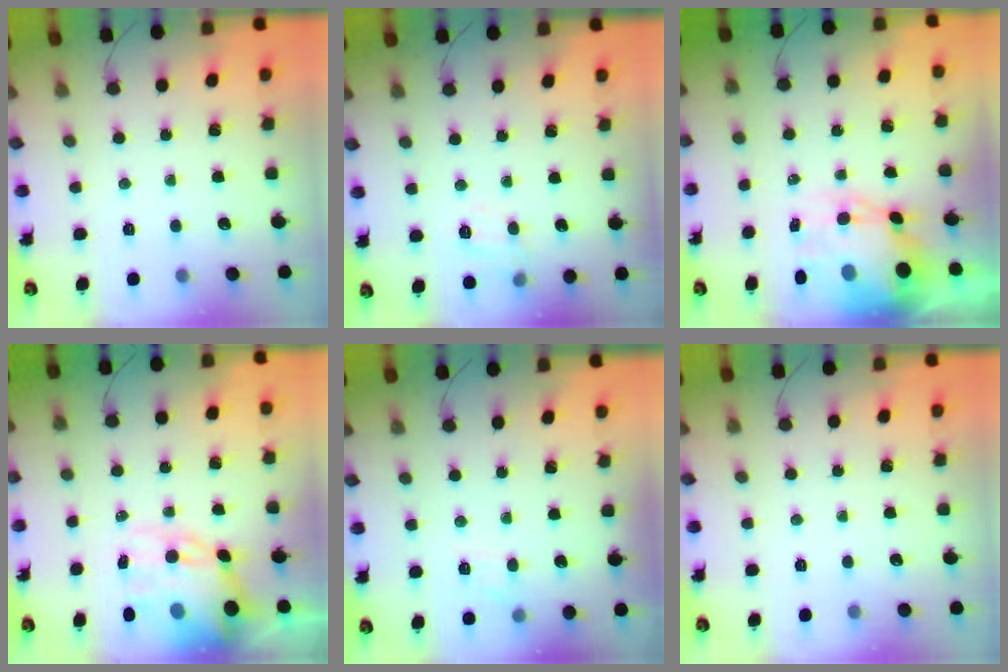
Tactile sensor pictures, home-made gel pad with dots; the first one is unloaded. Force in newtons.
{"total": 8.6, "press": 8.5, "slide": 1.1}
{"total": 10.7, "press": 10.4, "slide": 2.8}
{"total": 16.2, "press": 15.6, "slide": 4.2}
{"total": 6.3, "press": 6.1, "slide": 1.5}
{"total": 0.0}